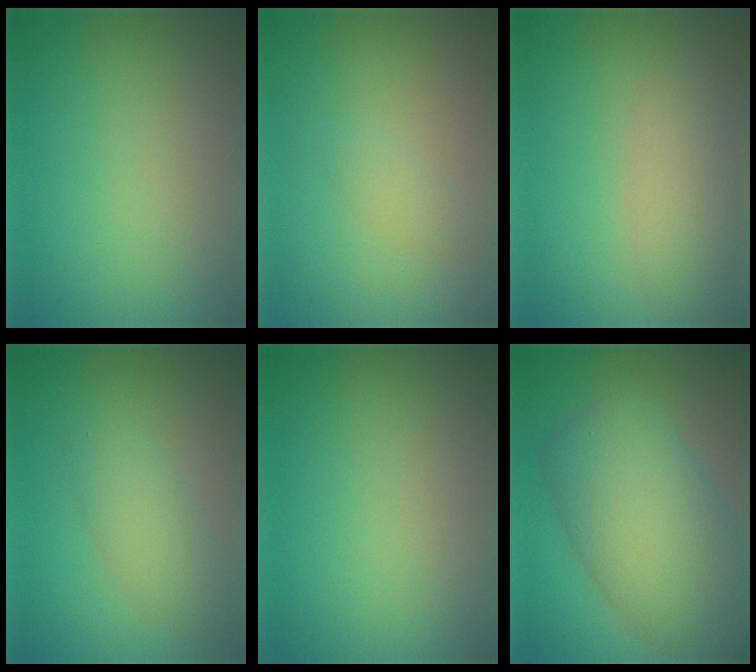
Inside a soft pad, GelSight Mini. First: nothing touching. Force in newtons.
{"total": 1.0, "press": 1.0, "slide": 0.0}
{"total": 3.1, "press": 3.1, "slide": 0.1}
{"total": 2.7, "press": 2.7, "slide": 0.0}
{"total": 0.0}
{"total": 10.0, "press": 10.0, "slide": 0.5}